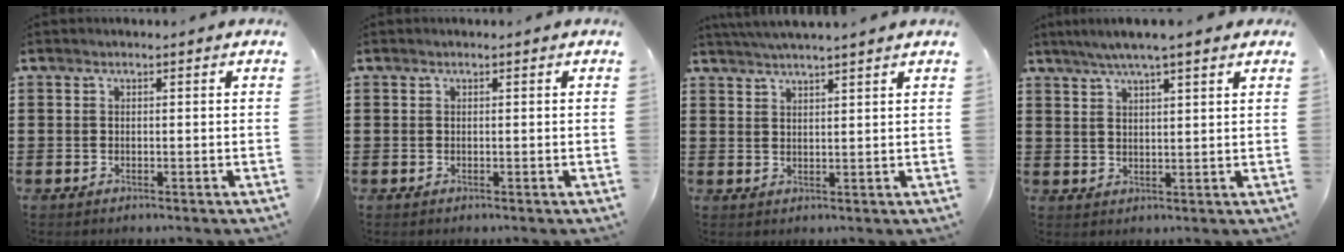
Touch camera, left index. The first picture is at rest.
{"total": 0.0}
{"total": 2.6, "force": [2.4, -1.0, 0.2], "torque": [-0.010, -0.005, 0.045]}
{"total": 3.9, "force": [3.1, -0.1, 2.4], "torque": [-0.053, -0.002, 0.053]}